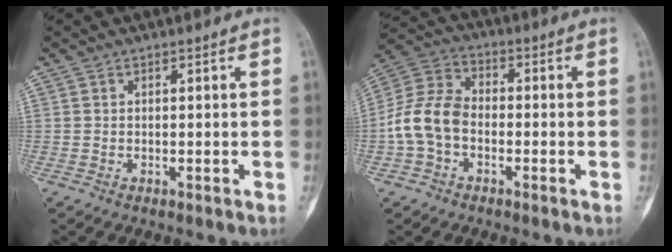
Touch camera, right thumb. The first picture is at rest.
{"total": 10.1, "force": [-2.4, 7.1, 6.8], "torque": [-0.136, 0.034, -0.057]}